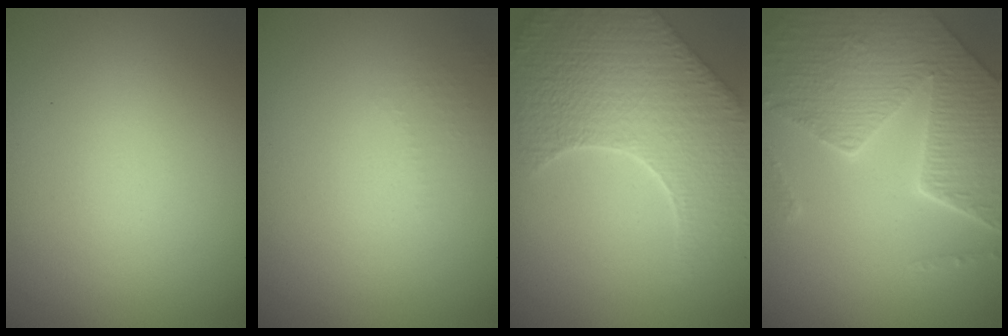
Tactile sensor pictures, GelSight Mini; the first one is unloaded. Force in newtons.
{"total": 1.0, "press": 0.9, "slide": 0.3}
{"total": 9.2, "press": 6.4, "slide": 6.6}
{"total": 8.3, "press": 5.8, "slide": 5.9}